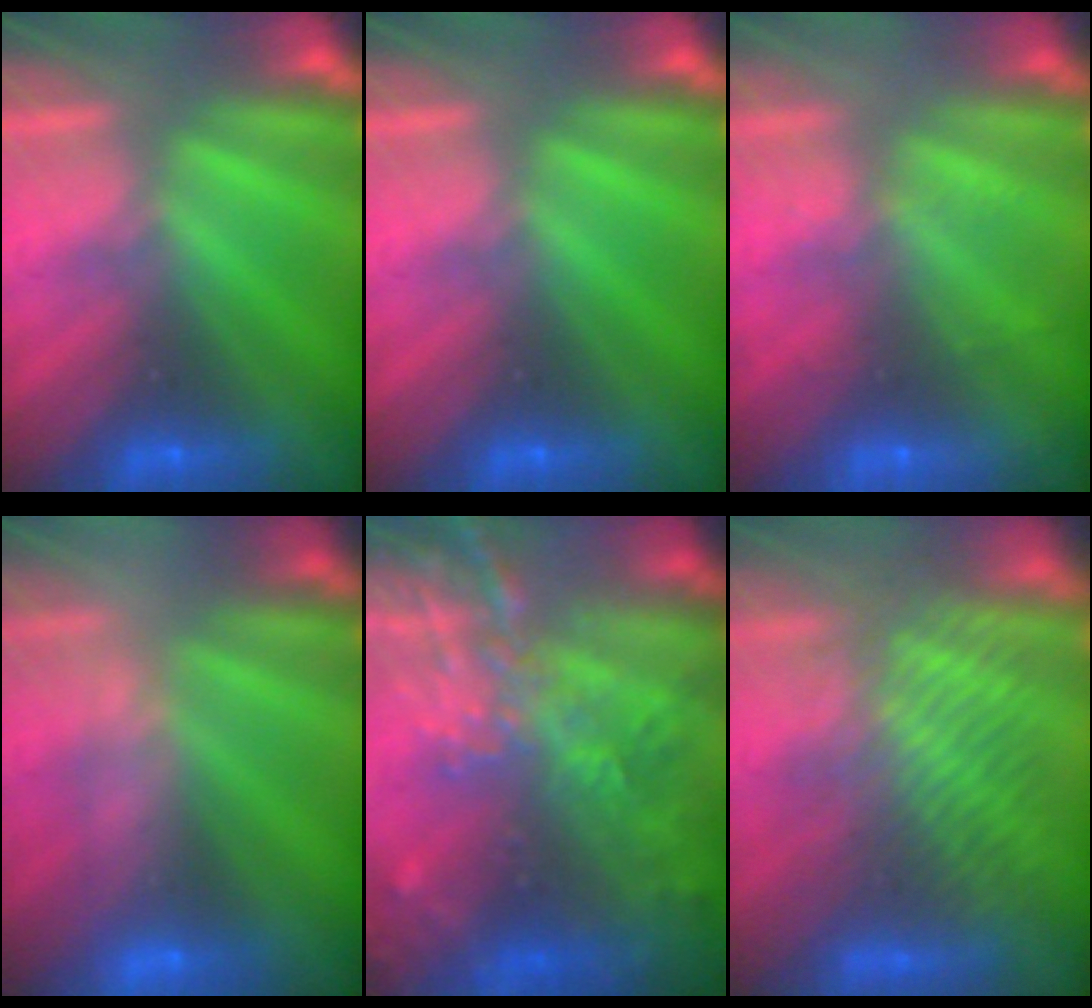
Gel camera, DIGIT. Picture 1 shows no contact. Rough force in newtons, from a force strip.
{"total": 0.0}
{"total": 2.0}
{"total": 2.5}
{"total": 5.6}
{"total": 4.4}